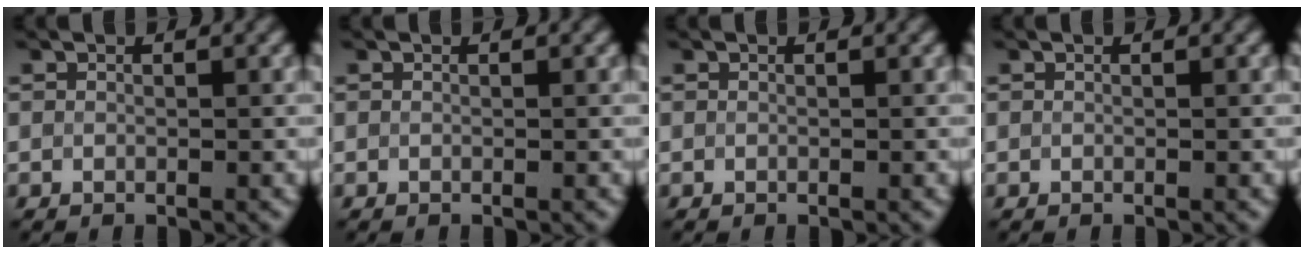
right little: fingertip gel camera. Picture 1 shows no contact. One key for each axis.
{"total": 0.0}
{"total": 0.0}
{"total": 0.0}